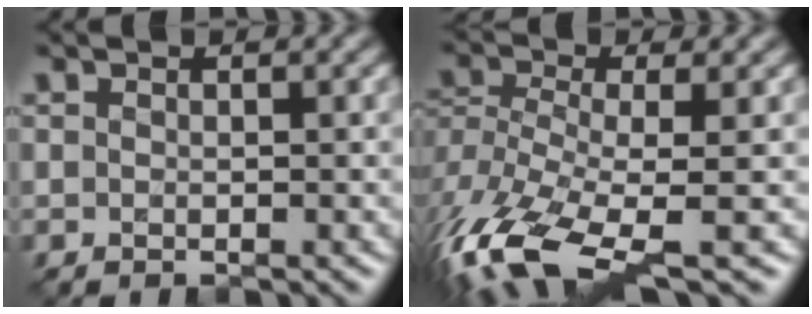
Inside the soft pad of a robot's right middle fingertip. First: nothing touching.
{"total": 11.0, "force": [-5.5, 4.2, 8.6], "torque": [-0.209, -0.023, -0.098]}